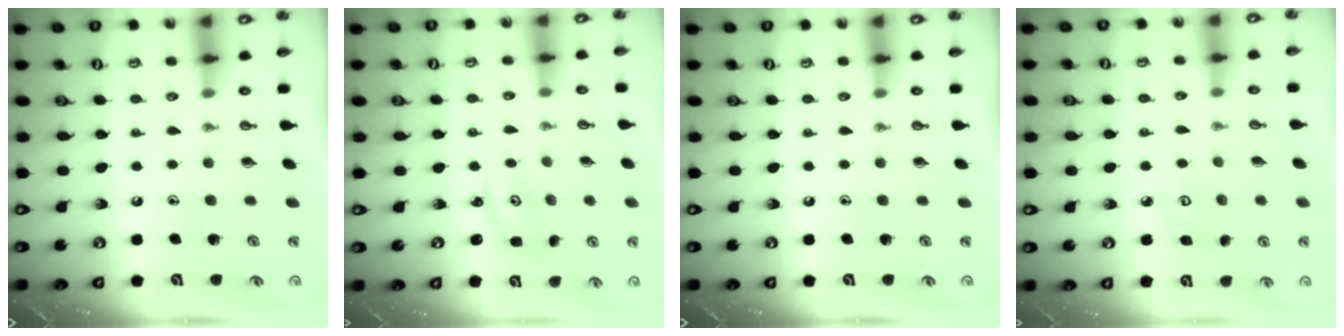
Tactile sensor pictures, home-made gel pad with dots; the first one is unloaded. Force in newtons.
{"total": 2.1, "press": 2.1, "slide": 0.2}
{"total": 0.0}
{"total": 3.9, "press": 3.9, "slide": 0.3}